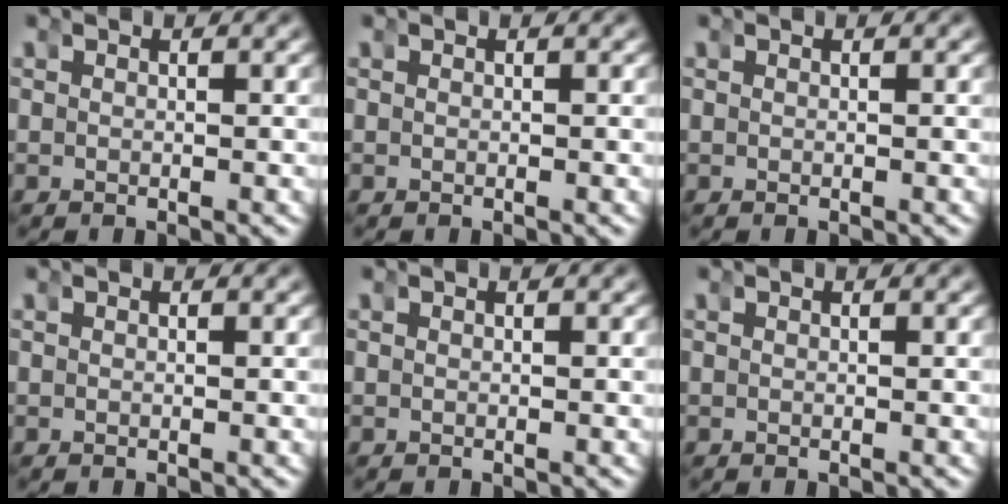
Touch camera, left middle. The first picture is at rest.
{"total": 0.0}
{"total": 0.0}
{"total": 0.0}
{"total": 0.0}
{"total": 0.0}